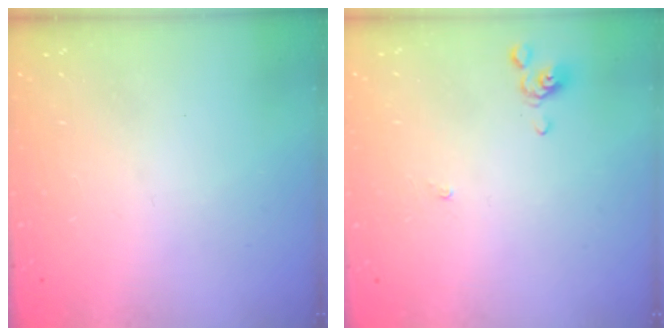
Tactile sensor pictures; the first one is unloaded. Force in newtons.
{"total": 0.0}